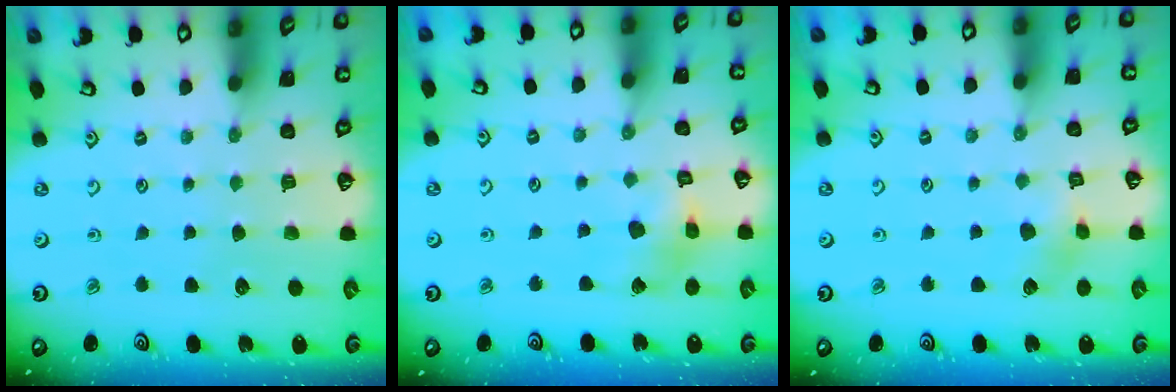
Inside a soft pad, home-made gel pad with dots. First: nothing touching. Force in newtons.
{"total": 8.8, "press": 8.8, "slide": 1.0}
{"total": 5.0, "press": 4.9, "slide": 0.7}